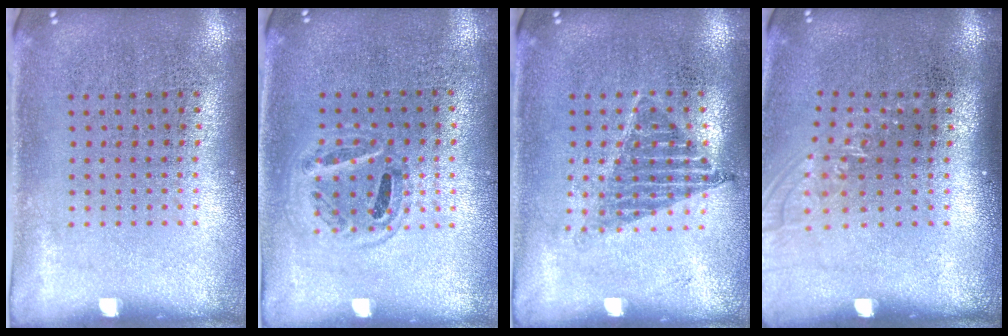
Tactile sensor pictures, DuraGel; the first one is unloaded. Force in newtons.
{"total": 1.0, "press": 0.9, "slide": 0.3}
{"total": 1.1, "press": 0.9, "slide": 0.6}
{"total": 1.1, "press": 1.0, "slide": 0.6}